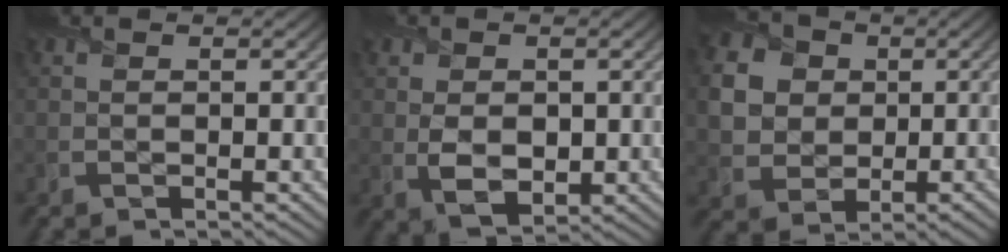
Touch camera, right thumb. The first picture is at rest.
{"total": 4.5, "force": [0.1, 3.2, 3.3], "torque": [-0.071, -0.003, 0.004]}
{"total": 7.6, "force": [0.9, 6.6, 3.7], "torque": [-0.106, 0.001, 0.012]}